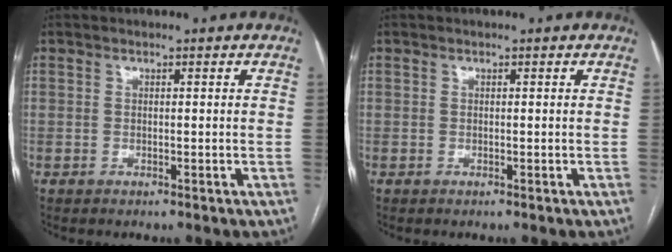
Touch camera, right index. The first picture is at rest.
{"total": 0.0}